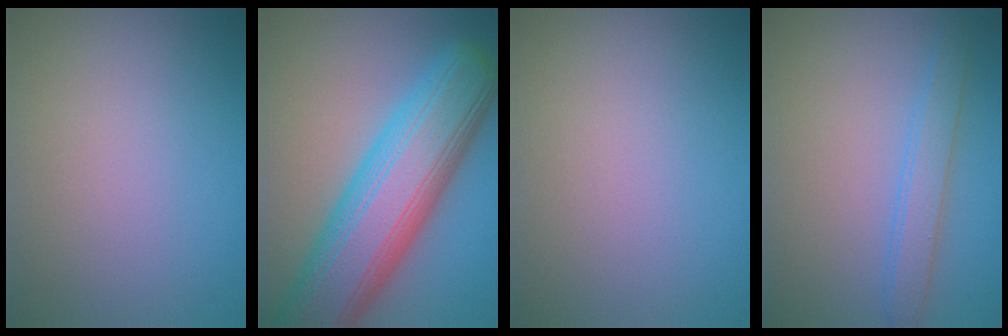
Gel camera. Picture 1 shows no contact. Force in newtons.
{"total": 12.6, "press": 12.6, "slide": 0.4}
{"total": 0.0}
{"total": 2.5, "press": 2.5, "slide": 0.1}